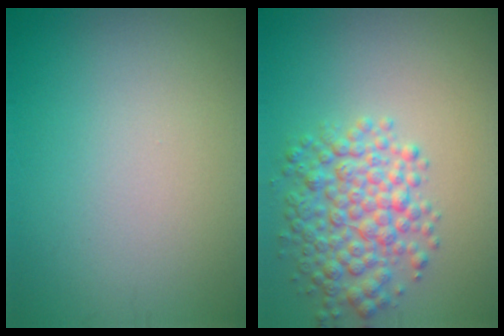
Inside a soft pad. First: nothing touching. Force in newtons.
{"total": 5.0, "press": 5.0, "slide": 0.1}